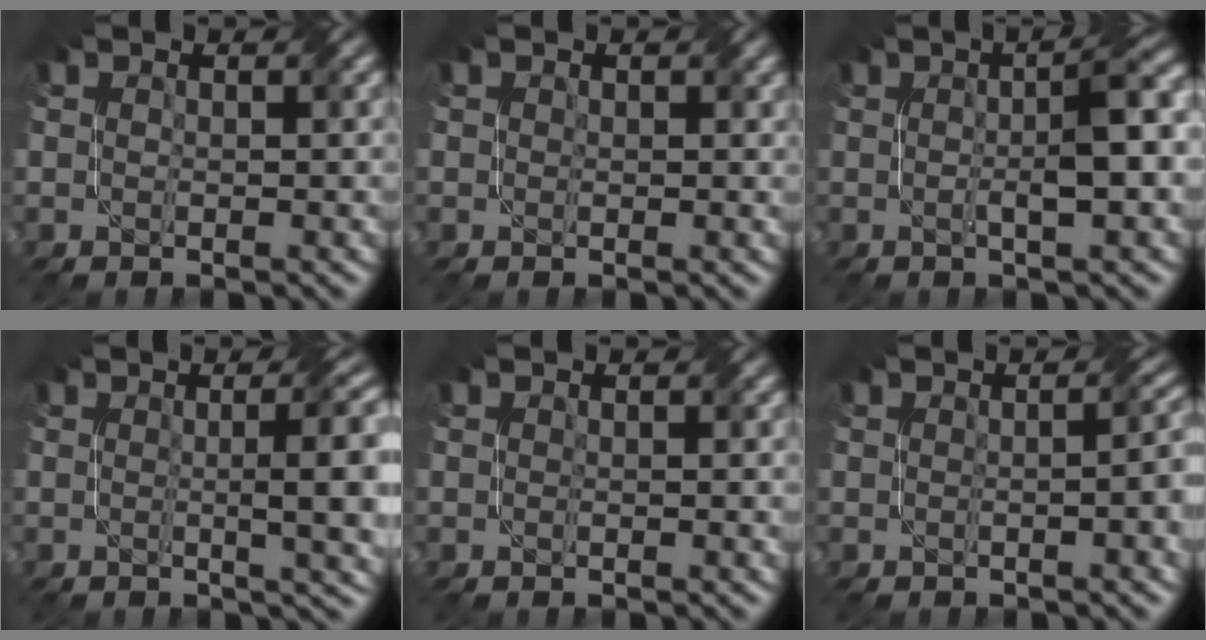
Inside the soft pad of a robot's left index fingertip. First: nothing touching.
{"total": 0.9, "force": [0.5, 0.6, 0.3], "torque": [-0.003, 0.000, 0.007]}
{"total": 5.2, "force": [0.2, 0.8, 5.2], "torque": [-0.076, 0.012, 0.001]}
{"total": 8.0, "force": [0.7, 2.3, 7.6], "torque": [-0.067, 0.009, 0.010]}
{"total": 0.5, "force": [0.2, 0.1, 0.5], "torque": [-0.005, 0.001, 0.003]}
{"total": 4.2, "force": [0.1, 1.5, 4.0], "torque": [-0.026, 0.013, 0.005]}